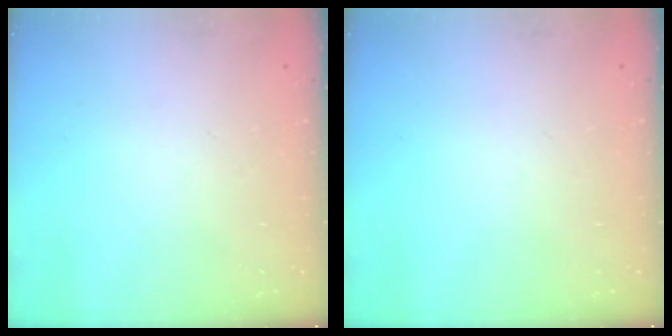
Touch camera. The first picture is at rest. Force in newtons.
{"total": 0.0}